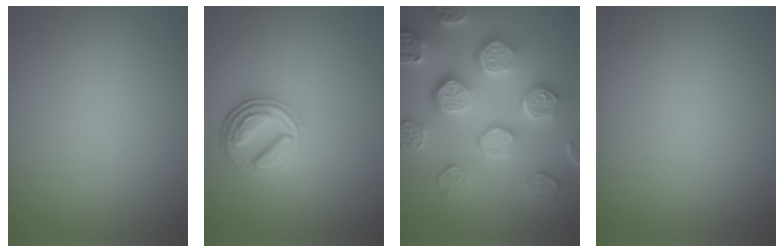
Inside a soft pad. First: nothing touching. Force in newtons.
{"total": 4.5, "press": 3.4, "slide": 2.9}
{"total": 7.9, "press": 6.0, "slide": 5.0}
{"total": 0.0}